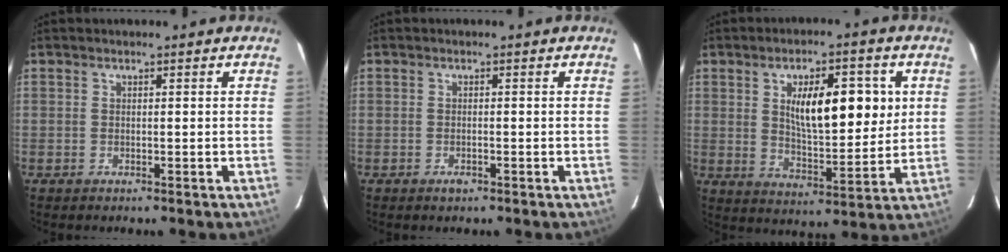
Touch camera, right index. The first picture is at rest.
{"total": 1.1, "force": [-0.6, 0.4, 0.8], "torque": [-0.016, -0.002, -0.006]}
{"total": 12.5, "force": [3.3, 4.3, 11.2], "torque": [-0.180, 0.007, 0.060]}